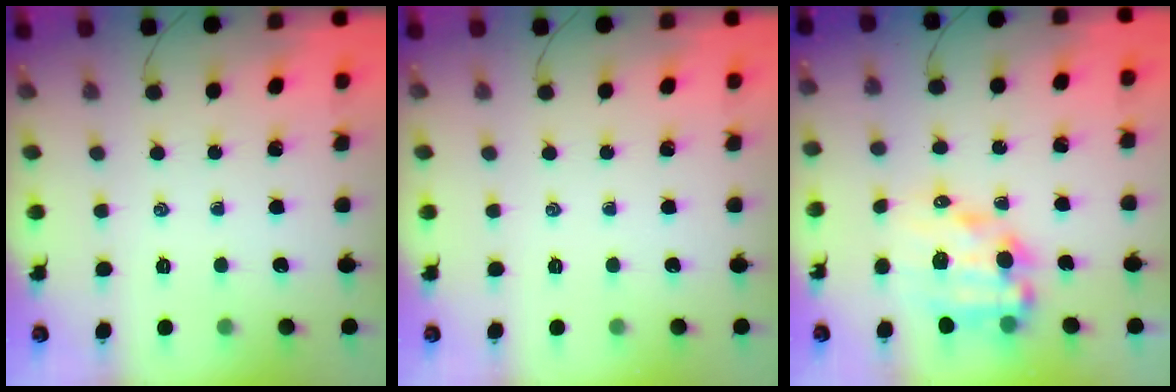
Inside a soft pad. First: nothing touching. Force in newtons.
{"total": 0.0}
{"total": 10.7, "press": 10.4, "slide": 2.7}